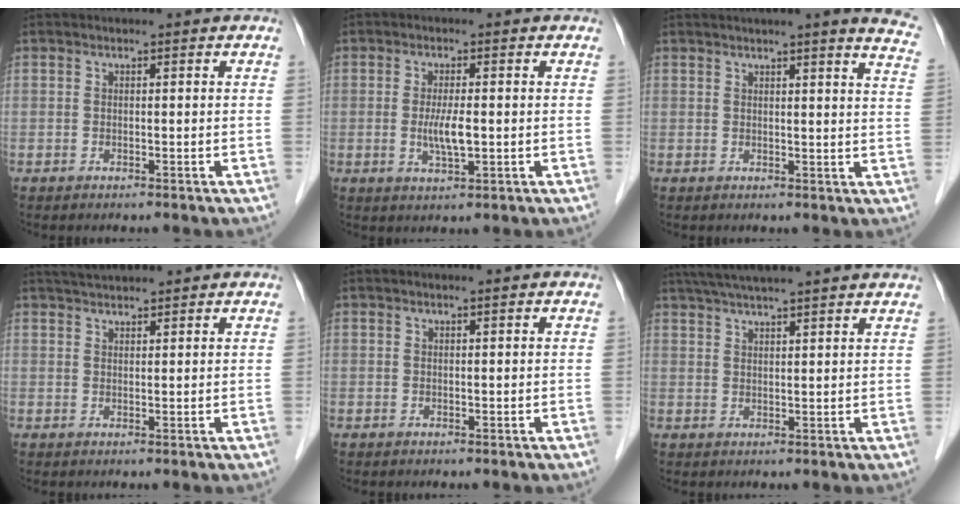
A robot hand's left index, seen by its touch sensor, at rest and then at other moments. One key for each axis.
{"total": 4.1, "fx": -0.4, "fy": 0.7, "fz": 4.0, "tx": -0.083, "ty": -0.009, "tz": -0.006}
{"total": 11.3, "fx": 9.5, "fy": -0.1, "fz": 6.2, "tx": -0.064, "ty": -0.029, "tz": 0.082}
{"total": 4.6, "fx": 4.2, "fy": 0.7, "fz": 1.6, "tx": -0.026, "ty": 0.032, "tz": 0.071}
{"total": 0.7, "fx": 0.5, "fy": 0.0, "fz": 0.4, "tx": -0.010, "ty": 0.003, "tz": 0.010}
{"total": 14.7, "fx": 12.8, "fy": 0.1, "fz": 7.1, "tx": -0.123, "ty": 0.043, "tz": 0.176}